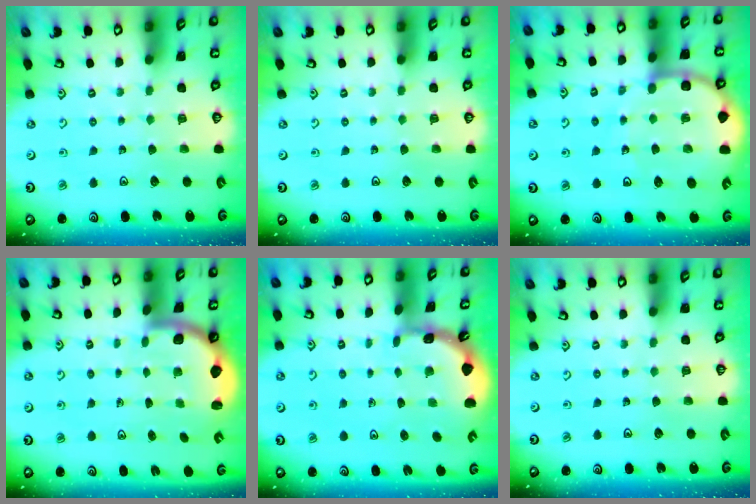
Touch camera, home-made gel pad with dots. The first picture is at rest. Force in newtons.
{"total": 0.0}
{"total": 10.7, "press": 10.7, "slide": 1.3}
{"total": 2.0, "press": 2.0, "slide": 0.3}
{"total": 1.8, "press": 1.8, "slide": 0.2}
{"total": 0.0}